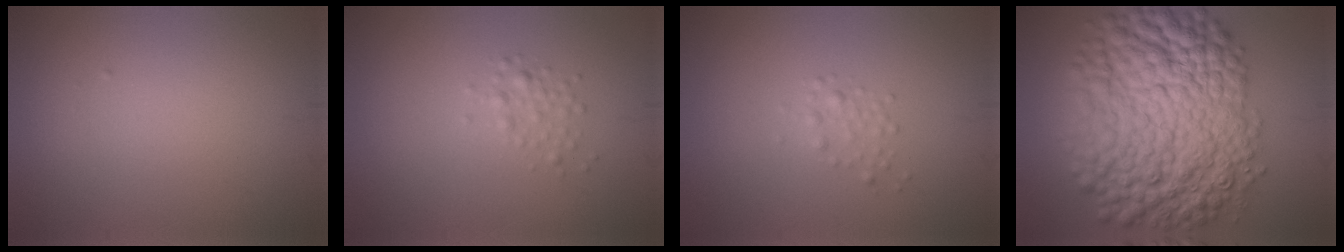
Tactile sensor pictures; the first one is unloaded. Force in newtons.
{"total": 1.3, "press": 1.3, "slide": 0.1}
{"total": 1.2, "press": 1.2, "slide": 0.0}
{"total": 14.3, "press": 14.3, "slide": 0.3}